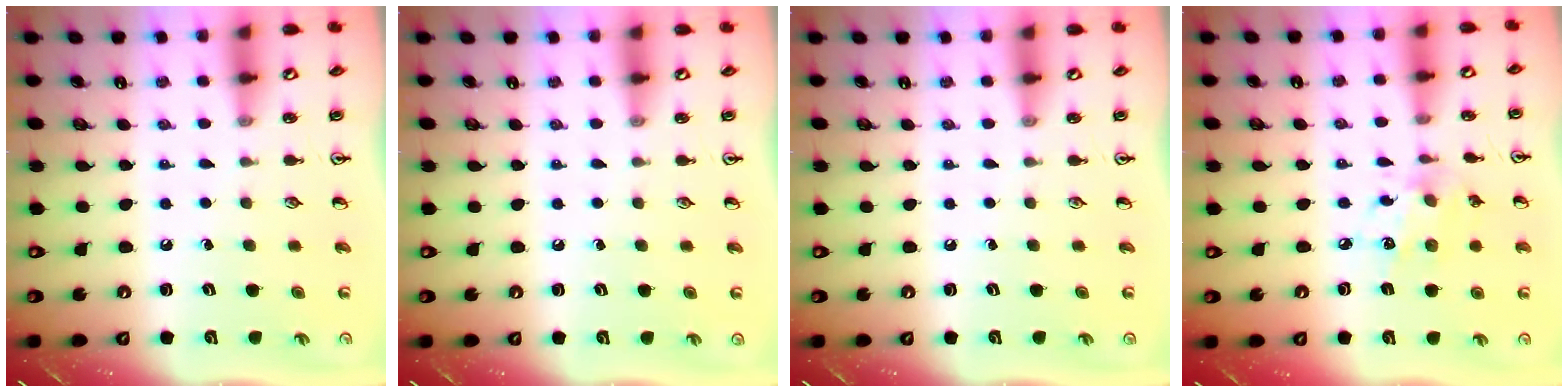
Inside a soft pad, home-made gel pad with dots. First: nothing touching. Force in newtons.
{"total": 0.0}
{"total": 0.0}
{"total": 8.5, "press": 8.5, "slide": 0.6}